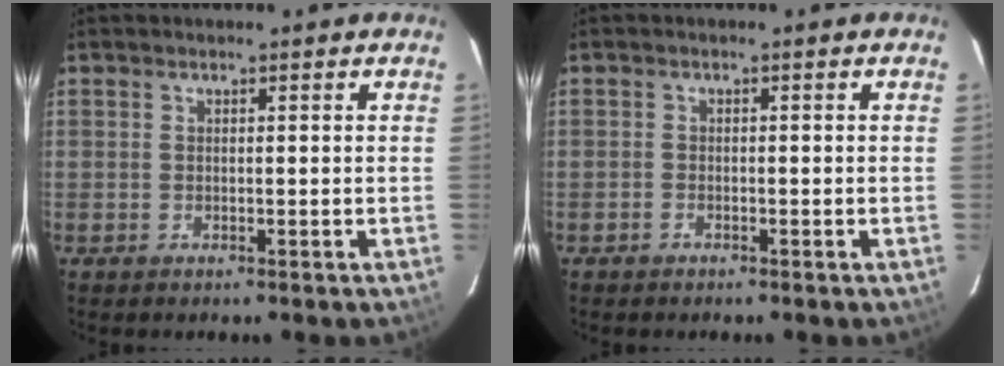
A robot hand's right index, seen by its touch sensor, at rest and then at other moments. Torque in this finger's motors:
{"motor_torque": [0.30, -0.30, 0.00, -0.02]}